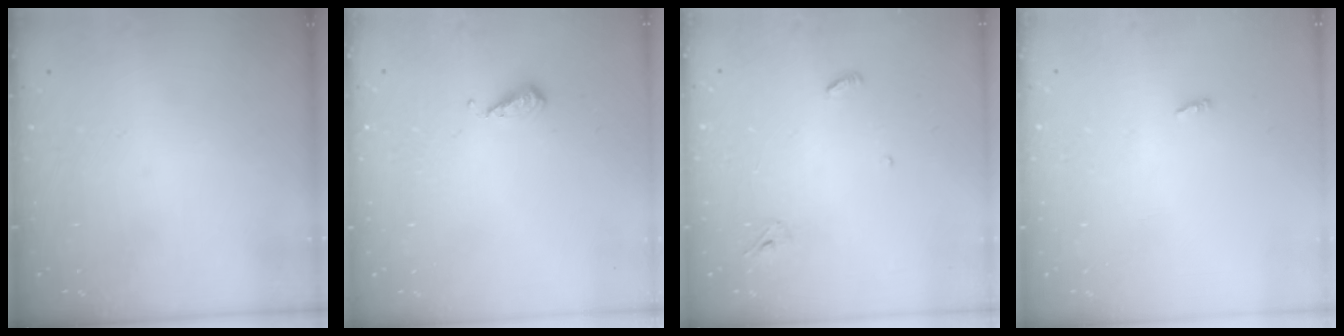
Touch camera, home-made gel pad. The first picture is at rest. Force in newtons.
{"total": 4.6, "press": 4.5, "slide": 0.9}
{"total": 3.5, "press": 3.5, "slide": 0.3}
{"total": 1.9, "press": 1.9, "slide": 0.2}